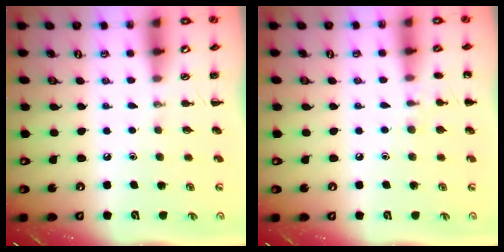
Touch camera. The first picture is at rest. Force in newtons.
{"total": 6.3, "press": 6.1, "slide": 1.7}